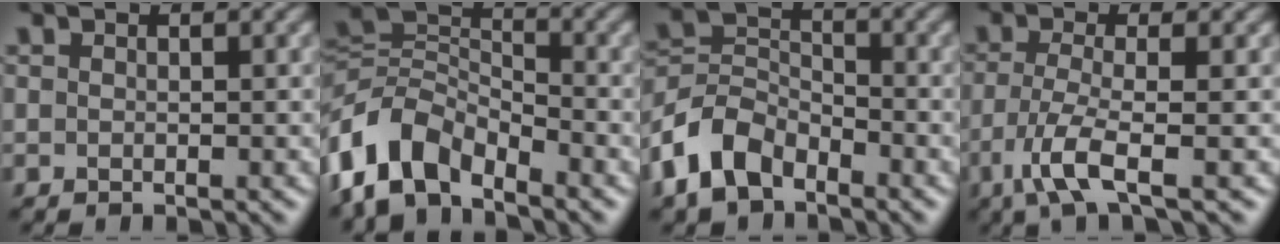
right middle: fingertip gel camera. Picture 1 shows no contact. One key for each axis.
{"total": 7.0, "fx": -4.5, "fy": 3.7, "fz": 3.9, "tx": -0.072, "ty": 0.004, "tz": -0.100}
{"total": 5.8, "fx": -3.8, "fy": 3.4, "fz": 2.9, "tx": -0.063, "ty": 0.003, "tz": -0.086}
{"total": 4.0, "fx": -1.9, "fy": 0.7, "fz": 3.5, "tx": -0.076, "ty": -0.008, "tz": -0.046}